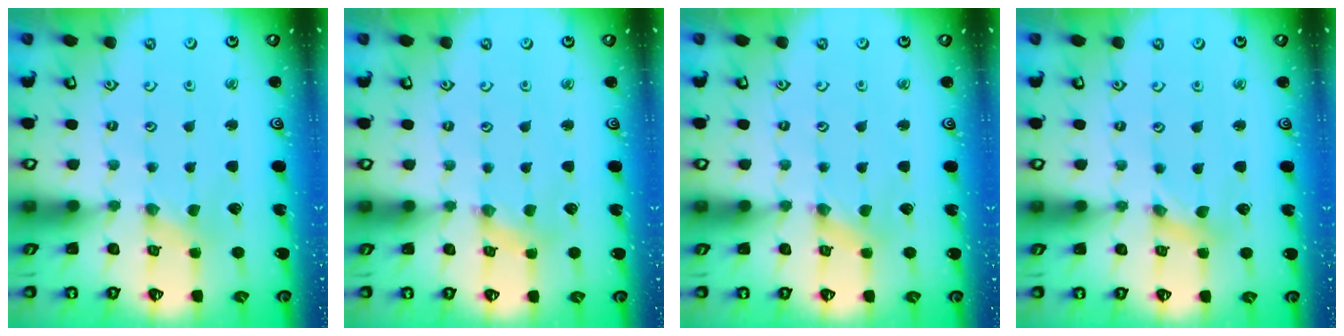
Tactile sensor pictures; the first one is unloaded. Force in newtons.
{"total": 2.1, "press": 2.1, "slide": 0.4}
{"total": 0.0}
{"total": 1.0, "press": 1.0, "slide": 0.2}